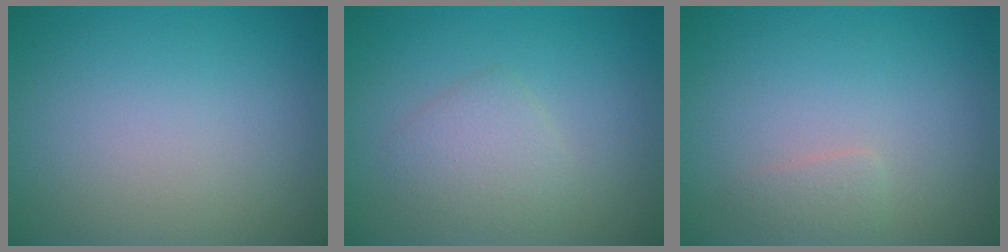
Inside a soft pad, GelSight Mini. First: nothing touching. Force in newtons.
{"total": 2.2, "press": 2.2, "slide": 0.1}
{"total": 1.0, "press": 1.0, "slide": 0.1}